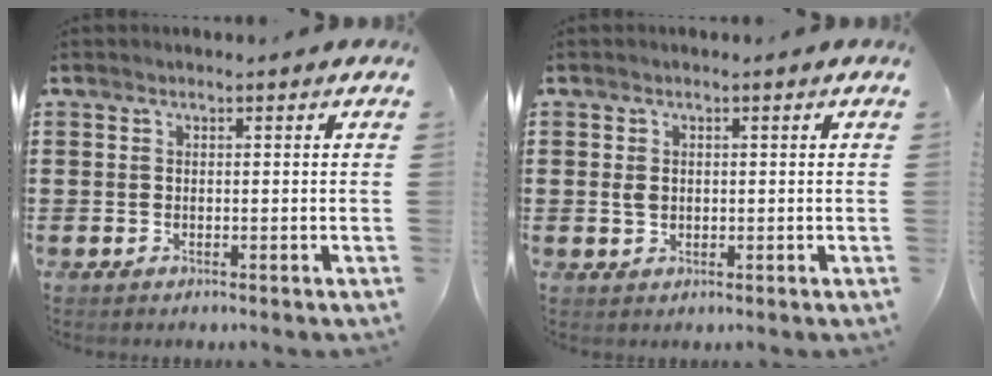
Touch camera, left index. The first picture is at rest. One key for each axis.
{"total": 1.8, "fx": 0.3, "fy": 1.3, "fz": 1.2, "tx": -0.026, "ty": 0.006, "tz": 0.004}